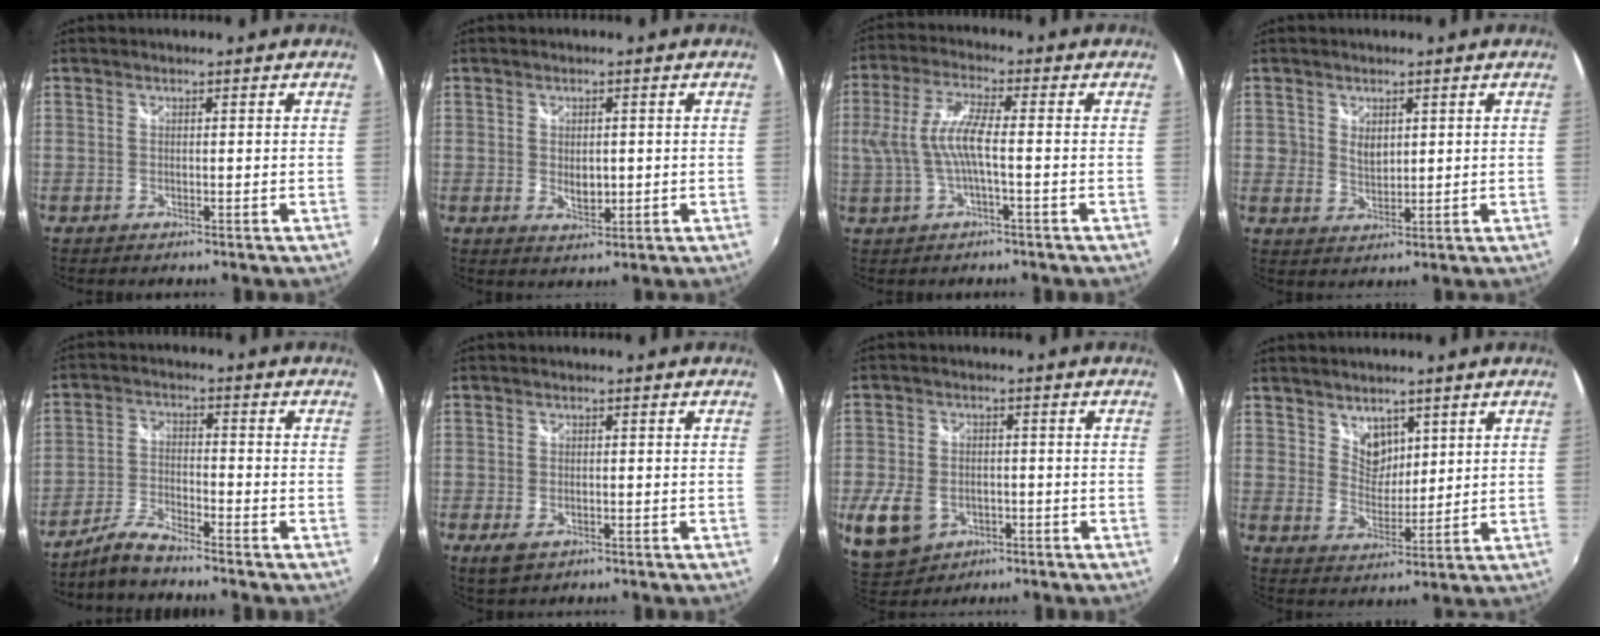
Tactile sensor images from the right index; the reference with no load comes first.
{"total": 3.3, "force": [-0.2, 2.2, 2.5], "torque": [-0.041, -0.005, 0.000]}
{"total": 8.1, "force": [-1.0, 1.6, 7.9], "torque": [-0.167, 0.002, -0.011]}
{"total": 3.5, "force": [1.2, 2.9, 1.6], "torque": [-0.024, 0.000, 0.022]}
{"total": 5.5, "force": [-5.0, 0.6, 2.2], "torque": [-0.056, 0.002, -0.102]}
{"total": 3.6, "force": [-1.9, 2.1, 2.3], "torque": [-0.049, -0.013, -0.030]}
{"total": 13.1, "force": [-5.0, 9.8, 7.1], "torque": [-0.196, -0.020, -0.076]}
{"total": 5.5, "force": [3.7, 3.7, 1.8], "torque": [-0.015, 0.003, 0.070]}